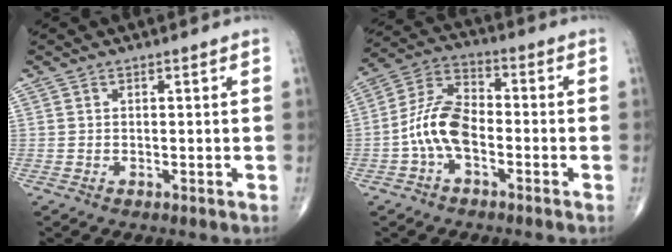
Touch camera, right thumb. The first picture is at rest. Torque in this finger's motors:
{"motor_torque": [0.40, 0.23, 1.19, -0.25, 0.11]}